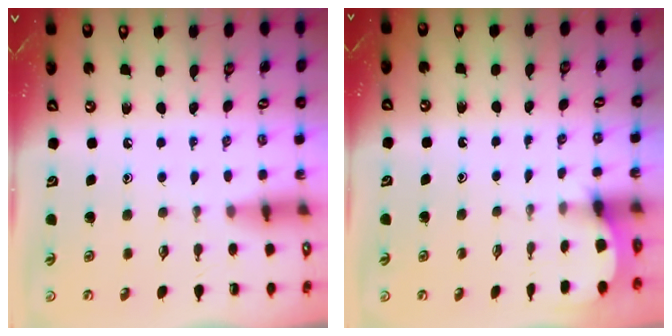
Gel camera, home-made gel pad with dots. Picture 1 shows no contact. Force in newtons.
{"total": 1.0, "press": 0.9, "slide": 0.1}